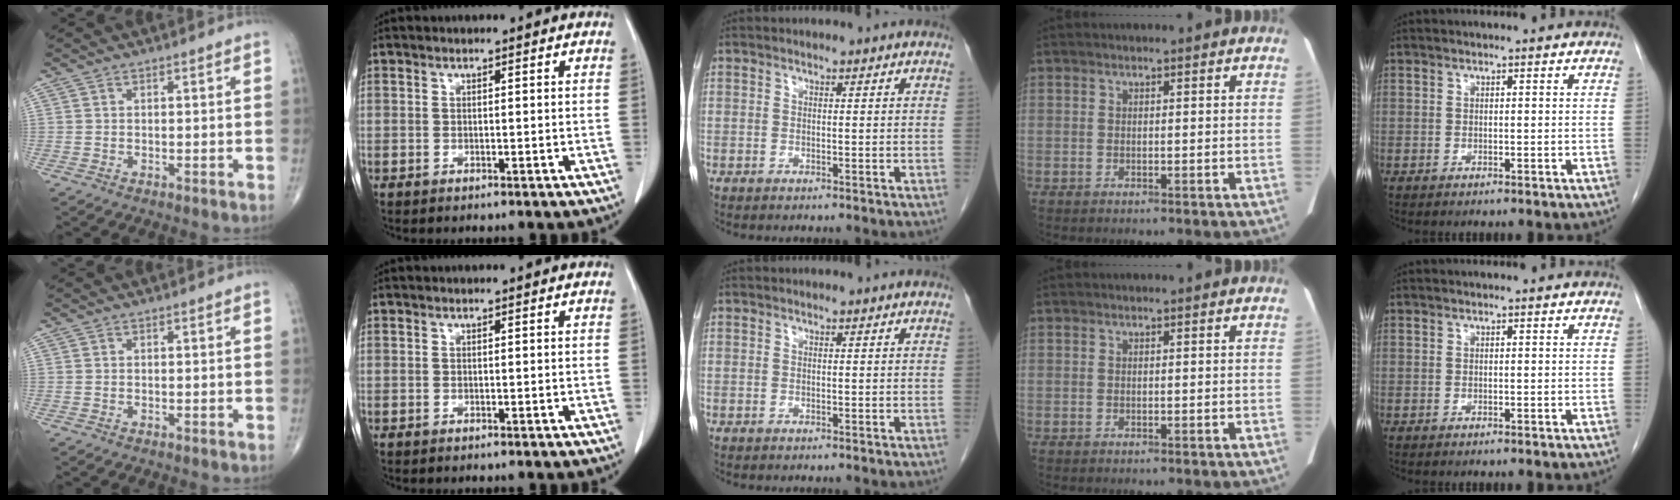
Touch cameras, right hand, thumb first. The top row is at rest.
{}